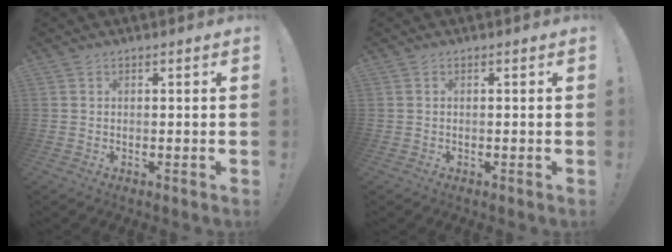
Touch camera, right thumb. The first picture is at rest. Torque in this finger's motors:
{"motor_torque": [-0.43, 0.15, -0.08, 0.19, 0.00]}